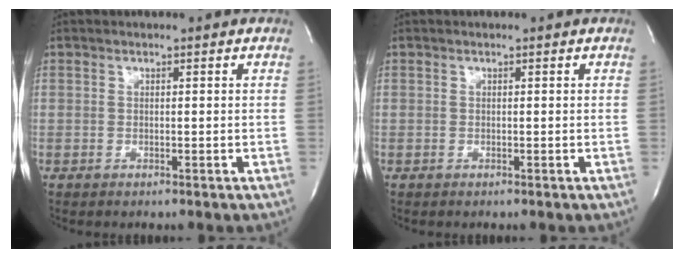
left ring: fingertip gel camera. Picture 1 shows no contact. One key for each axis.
{"total": 0.0}